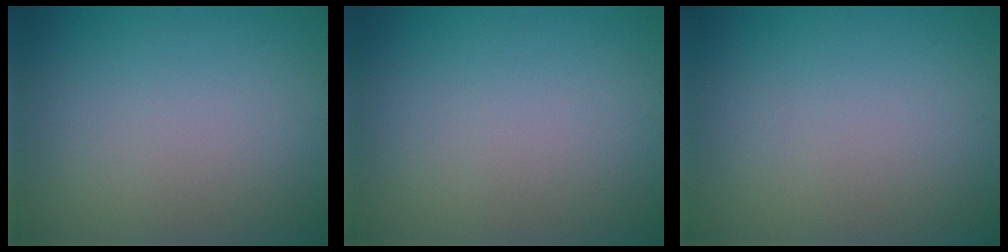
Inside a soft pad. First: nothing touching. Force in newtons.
{"total": 0.0}
{"total": 0.0}